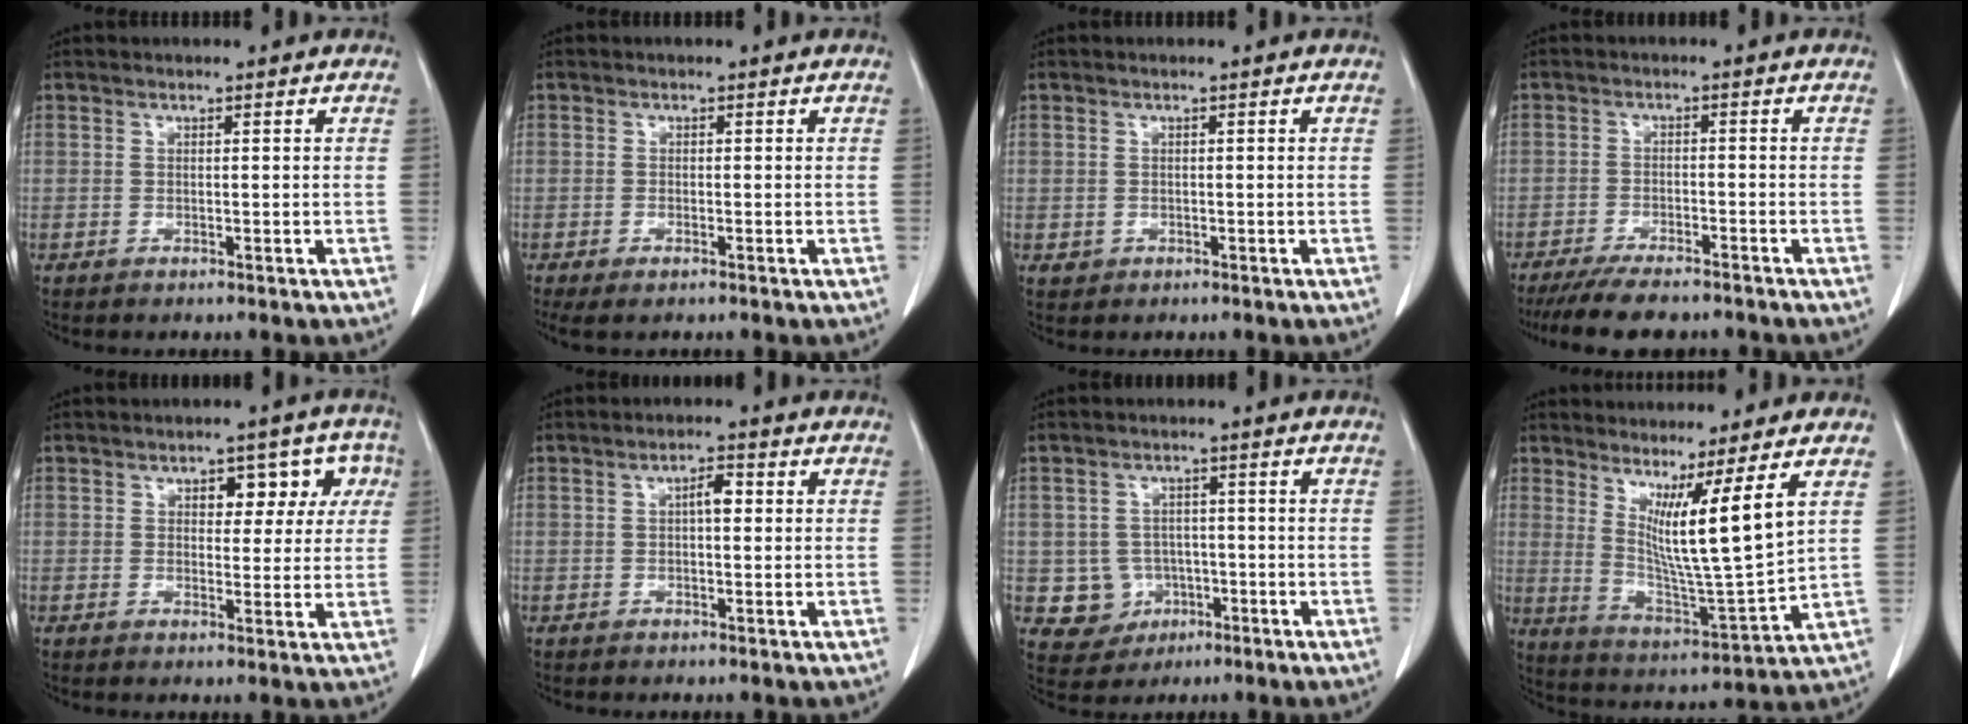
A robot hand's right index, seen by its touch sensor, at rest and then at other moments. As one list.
[{"total": 2.3, "force": [-1.4, 0.7, 1.6], "torque": [-0.028, -0.006, -0.018]}, {"total": 1.1, "force": [-0.2, 1.1, 0.1], "torque": [-0.001, 0.003, 0.003]}, {"total": 8.8, "force": [-7.6, 2.1, 3.8], "torque": [-0.055, -0.013, -0.119]}, {"total": 6.7, "force": [2.2, 4.1, 4.8], "torque": [-0.038, 0.028, 0.026]}, {"total": 2.6, "force": [0.4, 0.9, 2.4], "torque": [-0.039, 0.006, 0.004]}, {"total": 6.0, "force": [-1.2, 5.7, 1.1], "torque": [-0.015, 0.008, -0.006]}, {"total": 10.2, "force": [4.4, -1.4, 9.1], "torque": [-0.172, -0.045, 0.084]}]